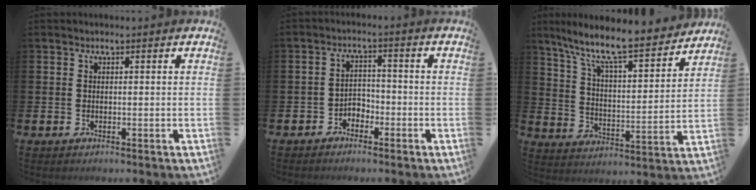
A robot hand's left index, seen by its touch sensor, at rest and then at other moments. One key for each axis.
{"total": 2.5, "fx": -2.2, "fy": 1.2, "fz": 0.2, "tx": -0.018, "ty": 0.007, "tz": -0.048}
{"total": 10.1, "fx": 9.0, "fy": 1.3, "fz": 4.5, "tx": -0.113, "ty": -0.068, "tz": 0.147}